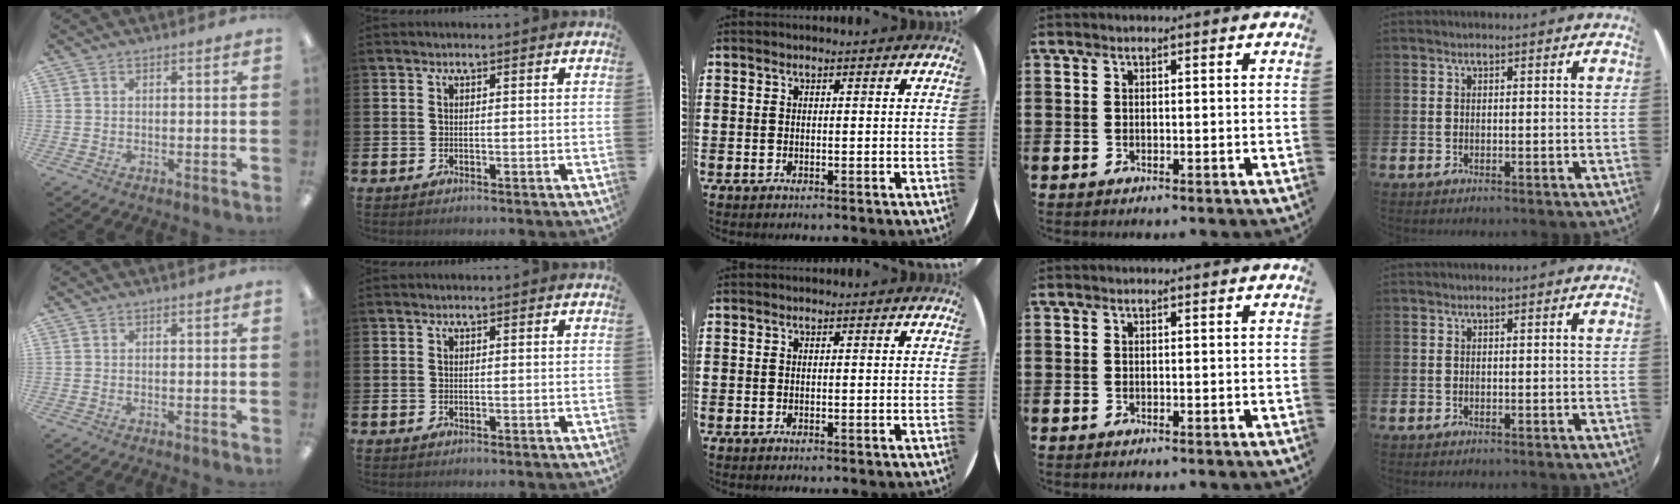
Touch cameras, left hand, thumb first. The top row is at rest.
{}